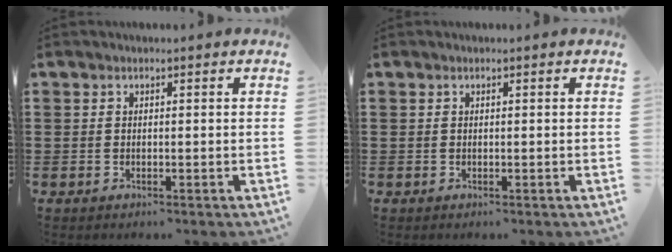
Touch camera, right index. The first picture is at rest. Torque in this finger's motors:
{"motor_torque": [0.05, 0.20, -0.04, 0.02]}